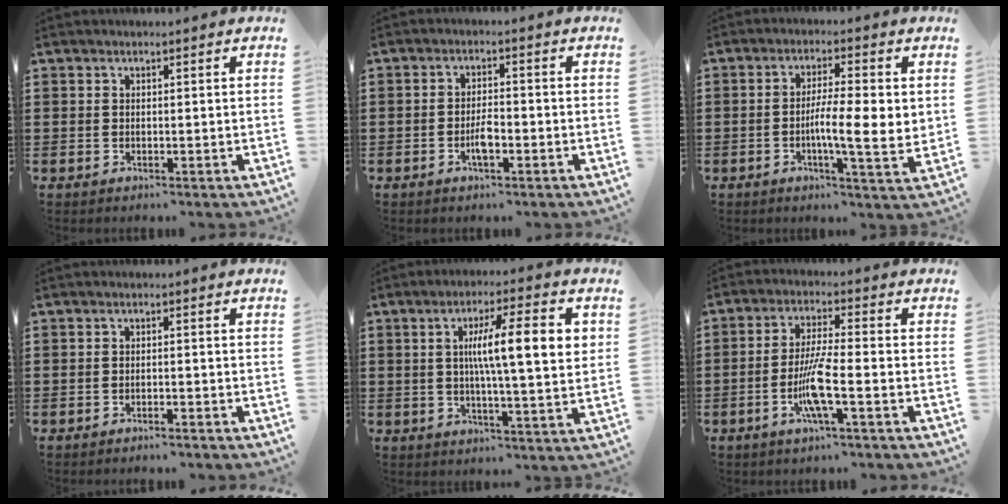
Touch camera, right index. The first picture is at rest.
{"total": 3.2, "force": [-1.4, 0.9, 2.7], "torque": [-0.056, 0.001, -0.028]}
{"total": 7.2, "force": [-0.4, 1.3, 7.1], "torque": [-0.118, -0.002, -0.011]}
{"total": 1.2, "force": [-1.1, -0.1, 0.3], "torque": [-0.009, 0.001, -0.022]}
{"total": 11.5, "force": [2.2, 2.0, 11.1], "torque": [-0.191, 0.007, 0.027]}
{"total": 7.2, "force": [-2.6, 0.5, 6.7], "torque": [-0.146, -0.016, -0.057]}